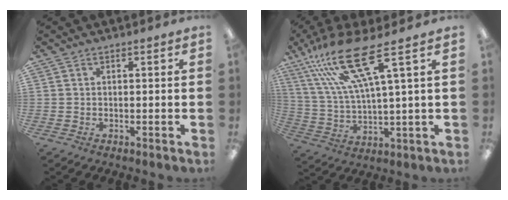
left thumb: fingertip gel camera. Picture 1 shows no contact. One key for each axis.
{"total": 17.7, "fx": 9.9, "fy": 3.6, "fz": 14.2, "tx": -0.291, "ty": -0.037, "tz": 0.158}